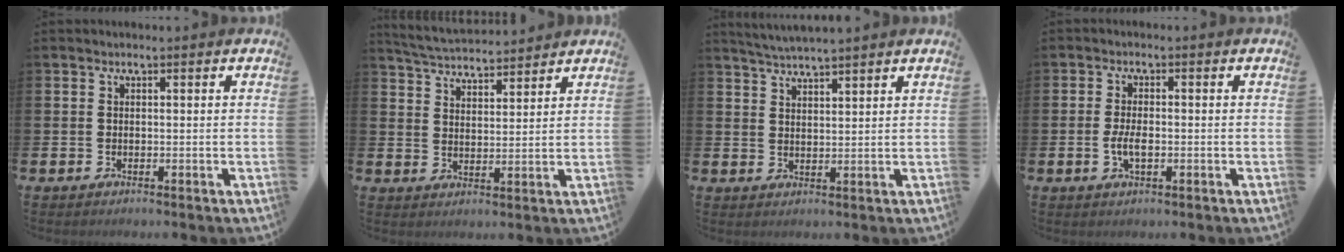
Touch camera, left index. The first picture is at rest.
{"total": 4.8, "force": [4.8, 0.4, 0.2], "torque": [-0.021, -0.029, 0.086]}
{"total": 3.4, "force": [3.4, -0.5, 0.2], "torque": [-0.017, -0.012, 0.063]}
{"total": 2.9, "force": [-0.6, 1.3, 2.5], "torque": [-0.040, -0.001, -0.012]}